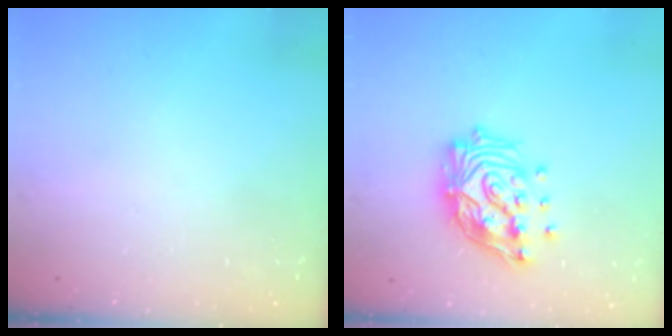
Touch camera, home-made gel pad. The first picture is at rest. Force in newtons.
{"total": 16.7, "press": 16.6, "slide": 1.1}